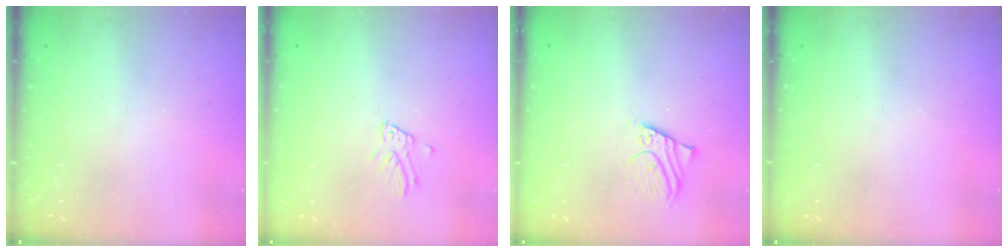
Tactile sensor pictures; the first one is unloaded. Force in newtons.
{"total": 3.7, "press": 3.6, "slide": 0.3}
{"total": 2.8, "press": 2.8, "slide": 0.2}
{"total": 0.0}